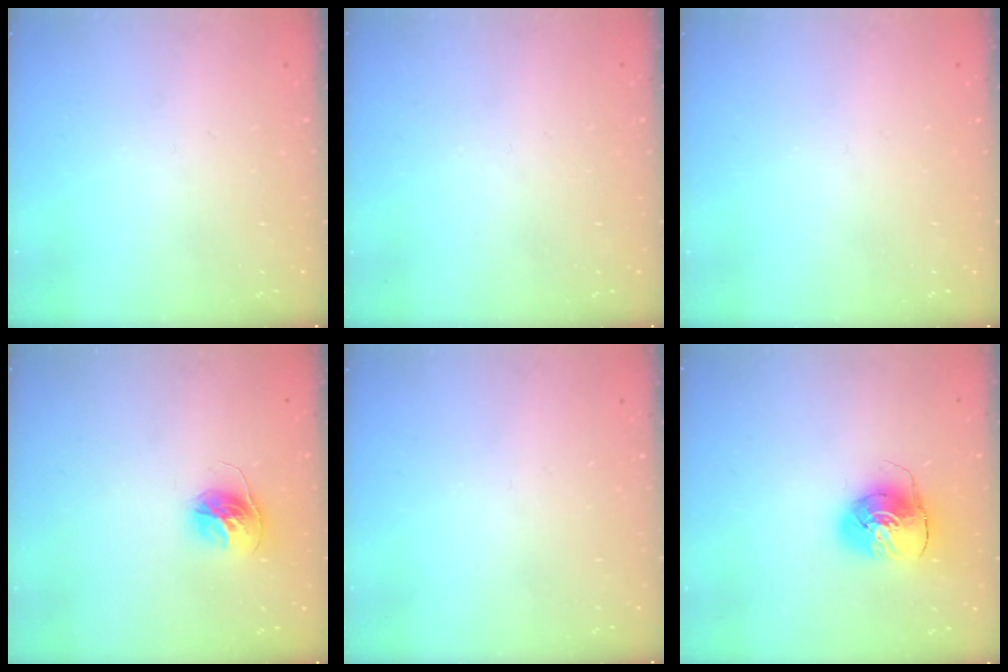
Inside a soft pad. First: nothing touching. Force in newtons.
{"total": 0.0}
{"total": 0.0}
{"total": 11.8, "press": 11.7, "slide": 0.8}
{"total": 0.0}
{"total": 8.0, "press": 8.0, "slide": 1.1}